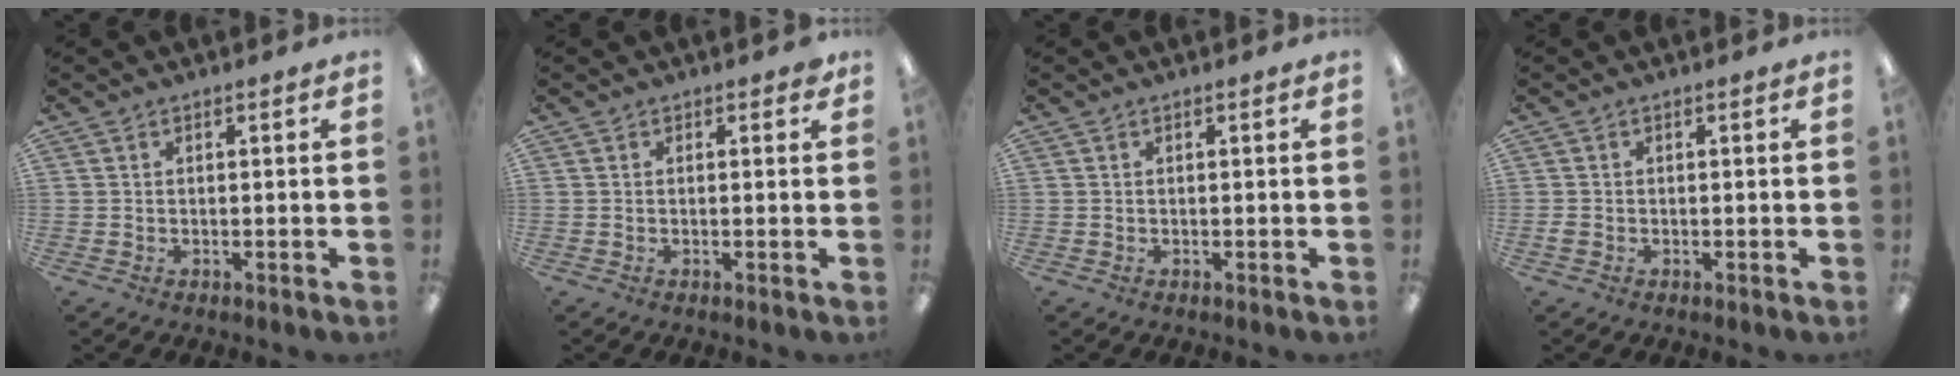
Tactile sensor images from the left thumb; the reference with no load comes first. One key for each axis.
{"total": 1.1, "fx": 0.6, "fy": 0.5, "fz": 0.7, "tx": -0.008, "ty": 0.000, "tz": 0.008}
{"total": 0.0}
{"total": 1.2, "fx": -0.2, "fy": 0.7, "fz": 0.9, "tx": -0.017, "ty": 0.004, "tz": -0.005}